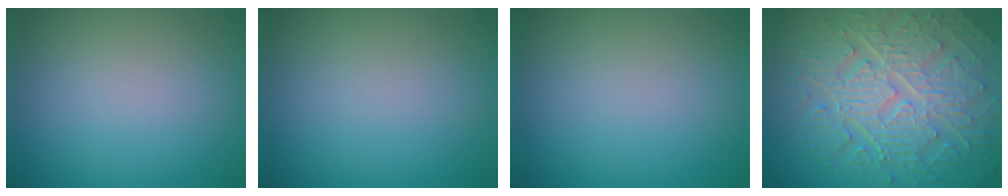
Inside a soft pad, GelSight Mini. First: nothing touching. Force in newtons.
{"total": 0.0}
{"total": 0.0}
{"total": 10.2, "press": 7.0, "slide": 7.5}